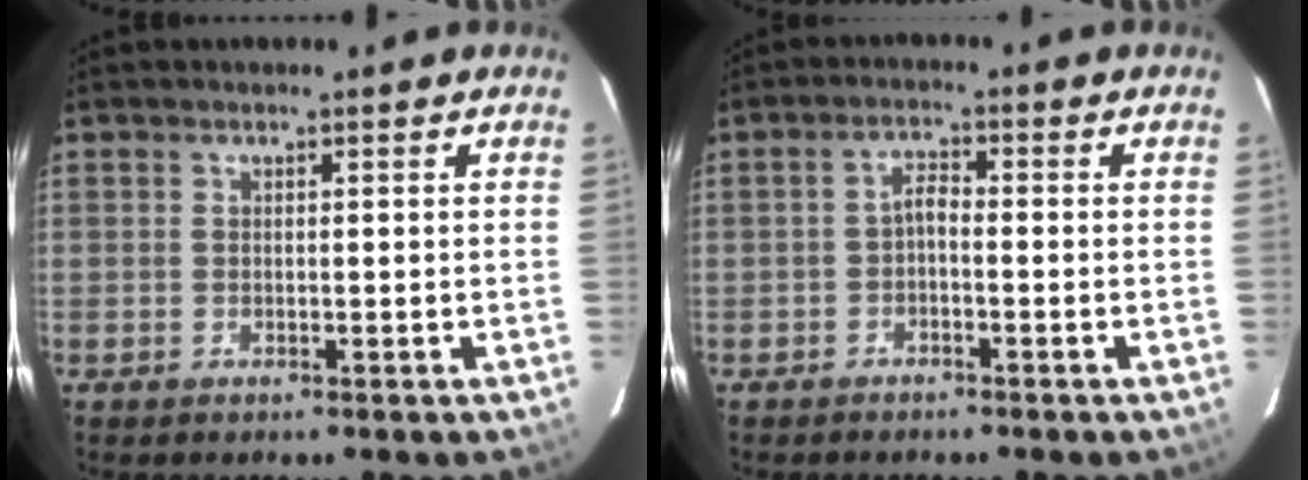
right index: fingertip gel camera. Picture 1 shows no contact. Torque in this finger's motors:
{"motor_torque": [0.38, -0.20, 0.22, 0.06]}